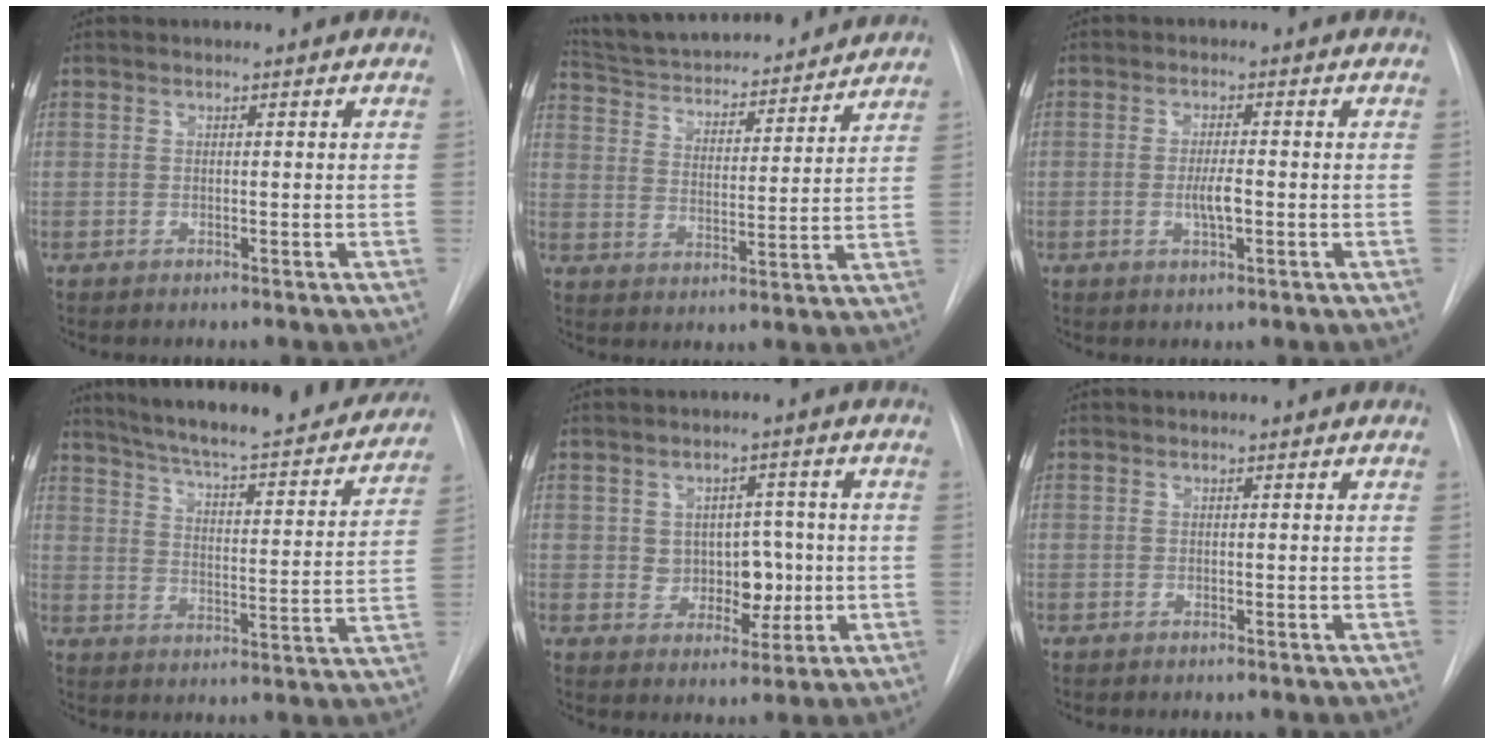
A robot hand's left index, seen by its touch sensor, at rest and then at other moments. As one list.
[{"total": 19.8, "force": [18.2, 4.1, 6.8], "torque": [-0.114, 0.007, 0.265]}, {"total": 3.2, "force": [-1.4, 0.6, 2.8], "torque": [-0.055, -0.007, -0.021]}, {"total": 25.7, "force": [22.8, 3.9, 11.3], "torque": [-0.179, -0.049, 0.294]}, {"total": 6.1, "force": [-0.7, 4.8, 3.7], "torque": [-0.040, 0.011, 0.004]}, {"total": 0.0}]